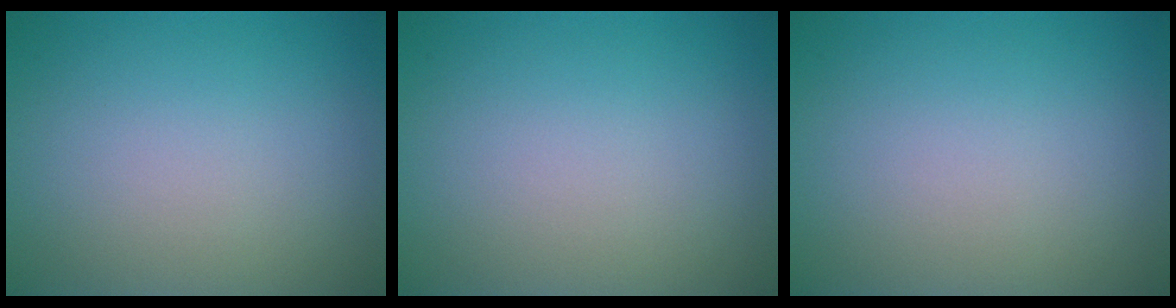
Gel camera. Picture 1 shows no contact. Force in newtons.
{"total": 0.0}
{"total": 0.0}